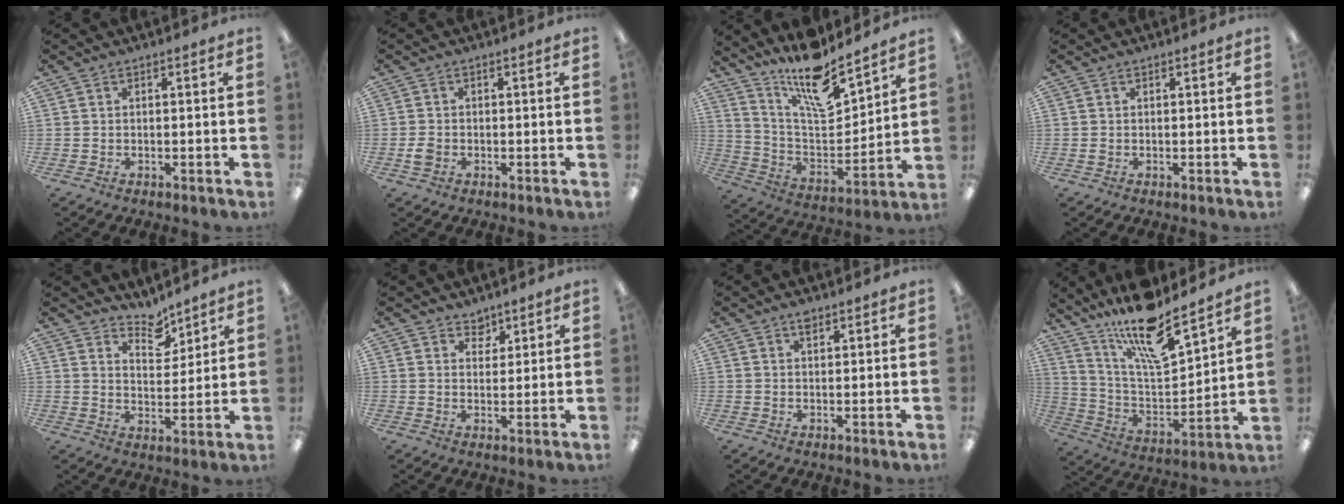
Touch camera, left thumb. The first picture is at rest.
{"total": 2.3, "force": [-0.7, 1.8, 1.3], "torque": [-0.022, 0.003, -0.011]}
{"total": 15.6, "force": [12.9, 4.0, 7.9], "torque": [-0.145, -0.096, 0.221]}
{"total": 0.5, "force": [0.1, 0.4, 0.4], "torque": [-0.007, 0.003, 0.000]}
{"total": 6.8, "force": [5.9, 2.9, 1.7], "torque": [-0.013, -0.044, 0.106]}
{"total": 3.5, "force": [2.9, 2.0, 0.3], "torque": [0.010, -0.019, 0.050]}
{"total": 1.9, "force": [1.4, 0.7, 1.0], "torque": [-0.016, -0.003, 0.024]}
{"total": 17.3, "force": [14.0, 3.9, 9.5], "torque": [-0.174, -0.097, 0.238]}